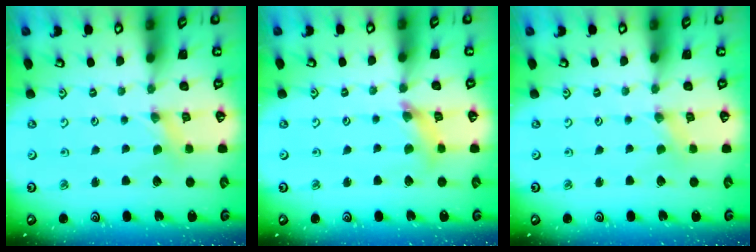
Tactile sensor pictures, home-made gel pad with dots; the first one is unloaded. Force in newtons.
{"total": 6.5, "press": 6.5, "slide": 0.6}
{"total": 0.0}